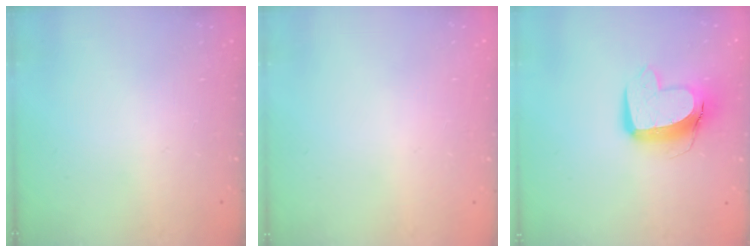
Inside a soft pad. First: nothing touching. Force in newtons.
{"total": 0.0}
{"total": 12.5, "press": 12.4, "slide": 1.5}